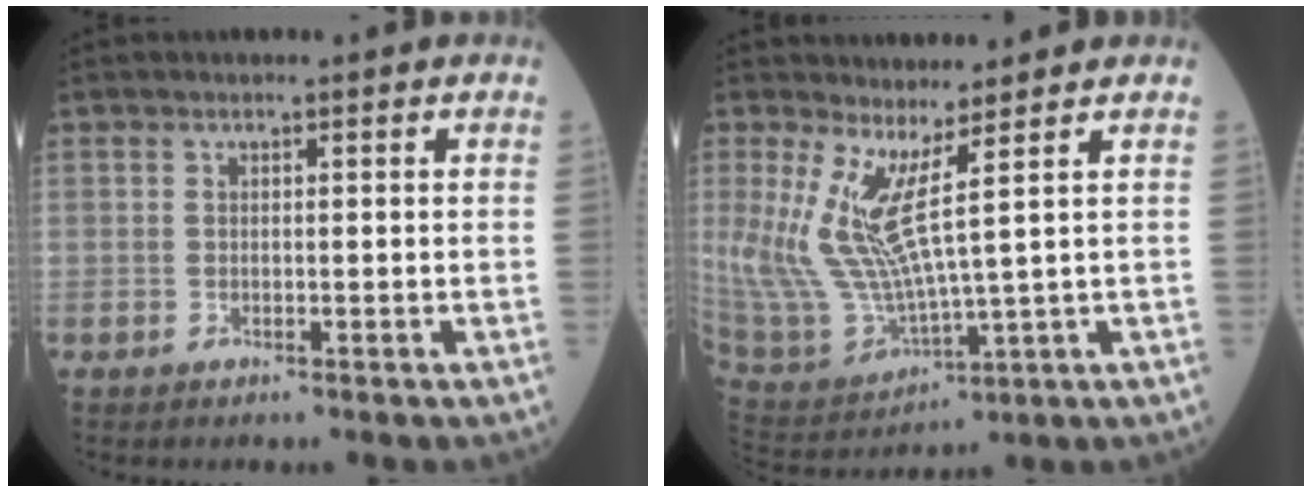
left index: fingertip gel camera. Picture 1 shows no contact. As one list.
[{"total": 9.6, "force": [3.6, 0.8, 8.9], "torque": [-0.218, -0.019, 0.095]}]